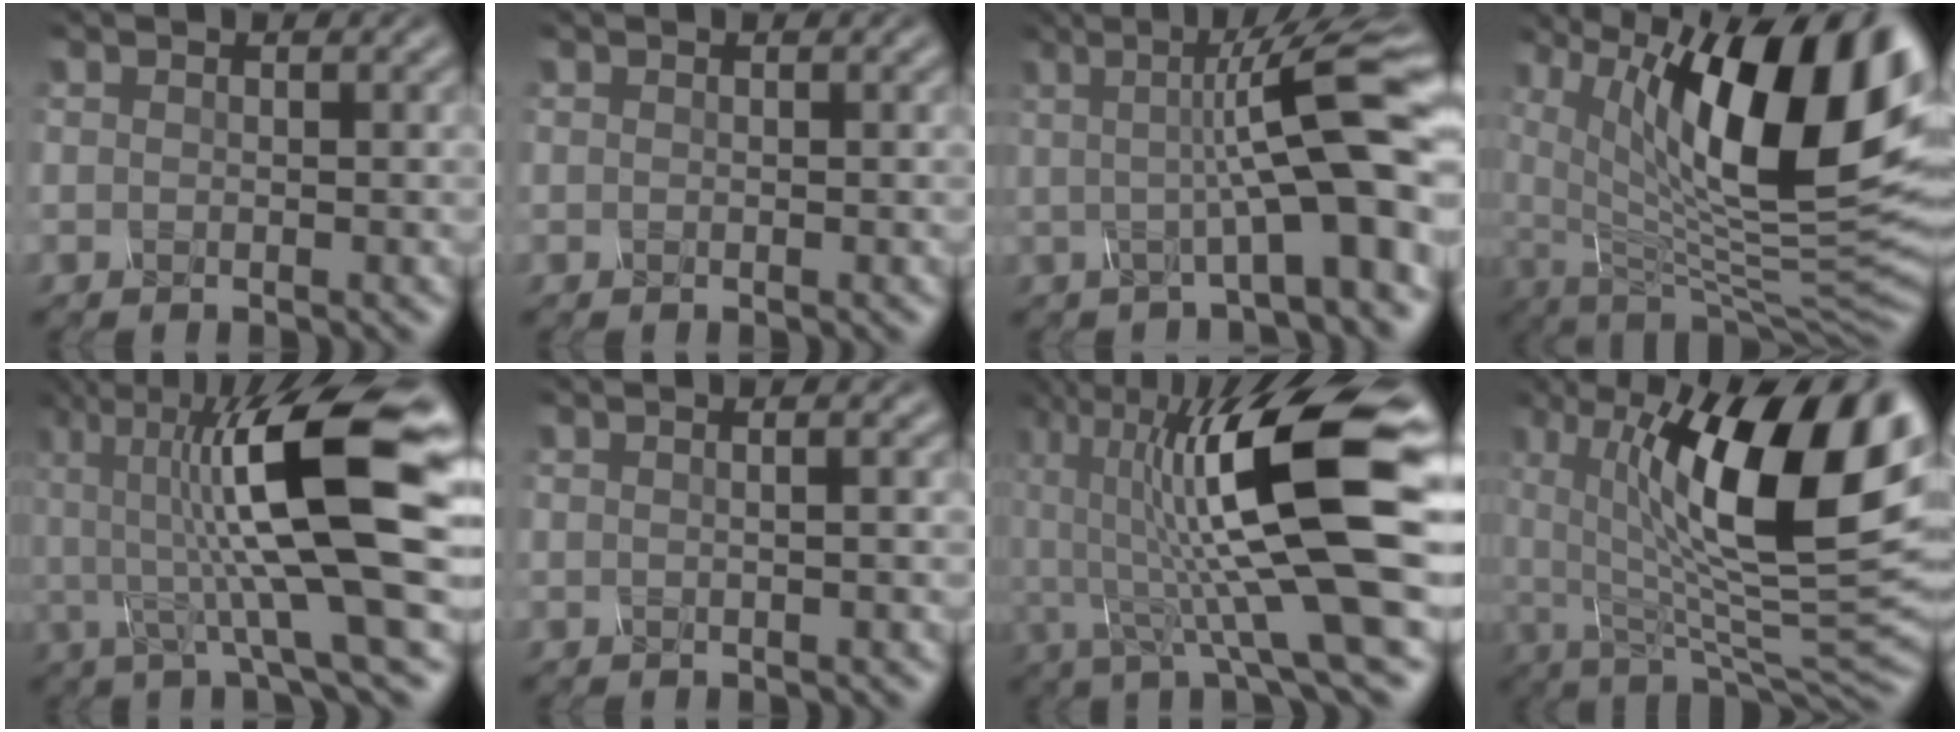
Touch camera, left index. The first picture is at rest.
{"total": 0.0}
{"total": 10.8, "force": [0.8, 2.1, 10.5], "torque": [-0.122, 0.016, 0.003]}
{"total": 16.8, "force": [5.5, 6.1, 14.6], "torque": [-0.218, 0.000, 0.088]}
{"total": 12.4, "force": [1.7, 2.6, 12.0], "torque": [-0.205, 0.010, 0.029]}
{"total": 2.1, "force": [0.5, 1.1, 1.8], "torque": [-0.006, 0.004, -0.018]}
{"total": 13.5, "force": [1.2, 2.8, 13.2], "torque": [-0.230, 0.014, 0.018]}
{"total": 15.7, "force": [3.9, 4.9, 14.4], "torque": [-0.215, -0.004, 0.060]}